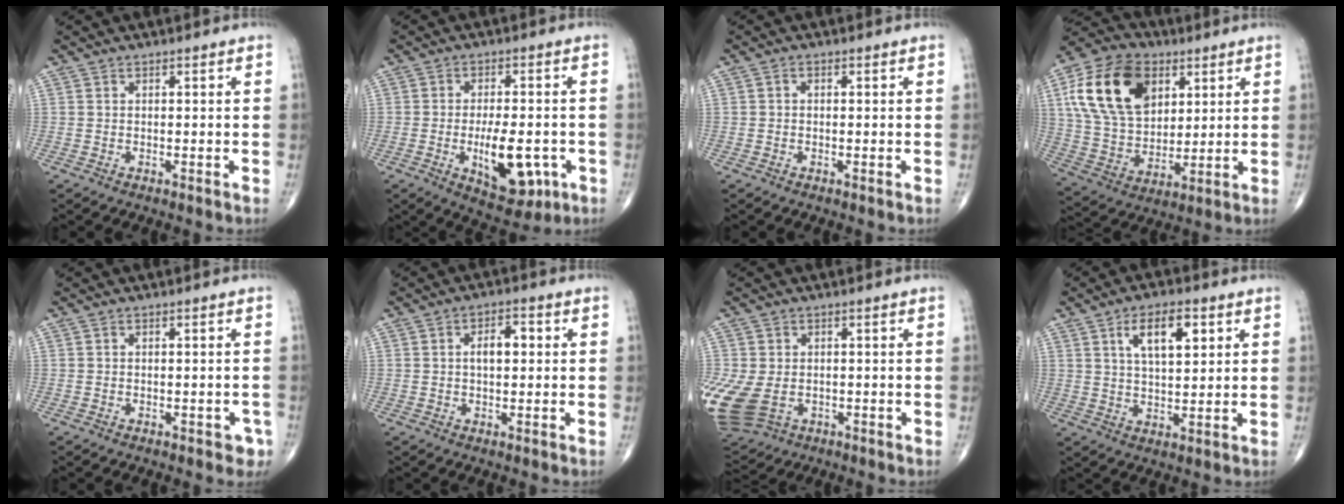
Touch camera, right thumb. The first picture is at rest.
{"total": 12.1, "force": [-3.4, 5.5, 10.2], "torque": [-0.136, 0.000, -0.040]}
{"total": 0.7, "force": [0.0, 0.5, 0.4], "torque": [-0.005, 0.002, -0.004]}
{"total": 20.3, "force": [7.2, 13.3, 13.5], "torque": [-0.235, -0.013, 0.131]}
{"total": 2.6, "force": [-1.4, 1.5, 1.6], "torque": [-0.003, 0.004, -0.016]}
{"total": 4.9, "force": [0.6, 2.6, 4.1], "torque": [-0.061, 0.011, 0.005]}
{"total": 15.1, "force": [-3.2, 11.4, 9.4], "torque": [-0.255, -0.009, -0.038]}
{"total": 9.0, "force": [3.6, 4.0, 7.3], "torque": [-0.102, -0.013, 0.062]}